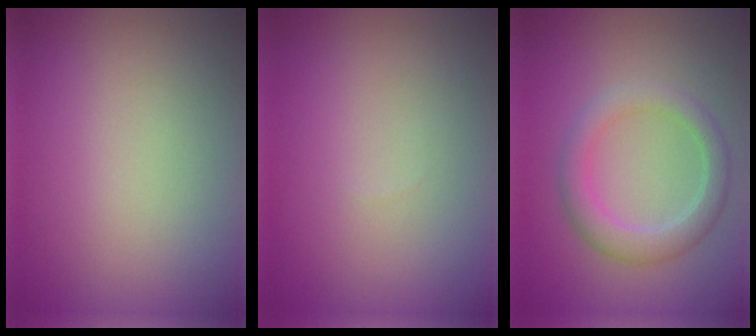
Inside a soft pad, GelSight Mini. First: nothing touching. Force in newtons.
{"total": 0.0}
{"total": 3.3, "press": 3.3, "slide": 0.2}